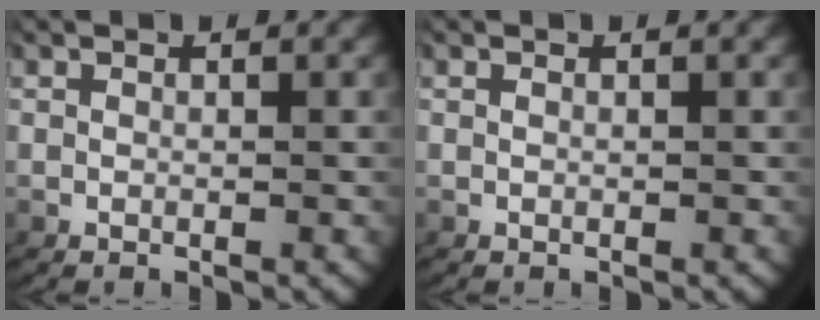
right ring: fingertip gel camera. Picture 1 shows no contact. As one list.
[{"total": 0.0}]